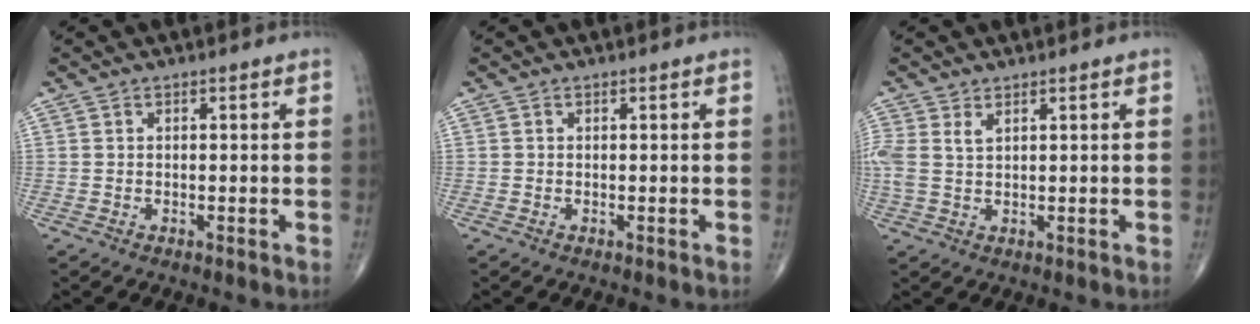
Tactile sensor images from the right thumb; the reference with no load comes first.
{"total": 0.0}
{"total": 3.7, "force": [1.6, 1.8, 2.8], "torque": [-0.079, 0.010, 0.040]}